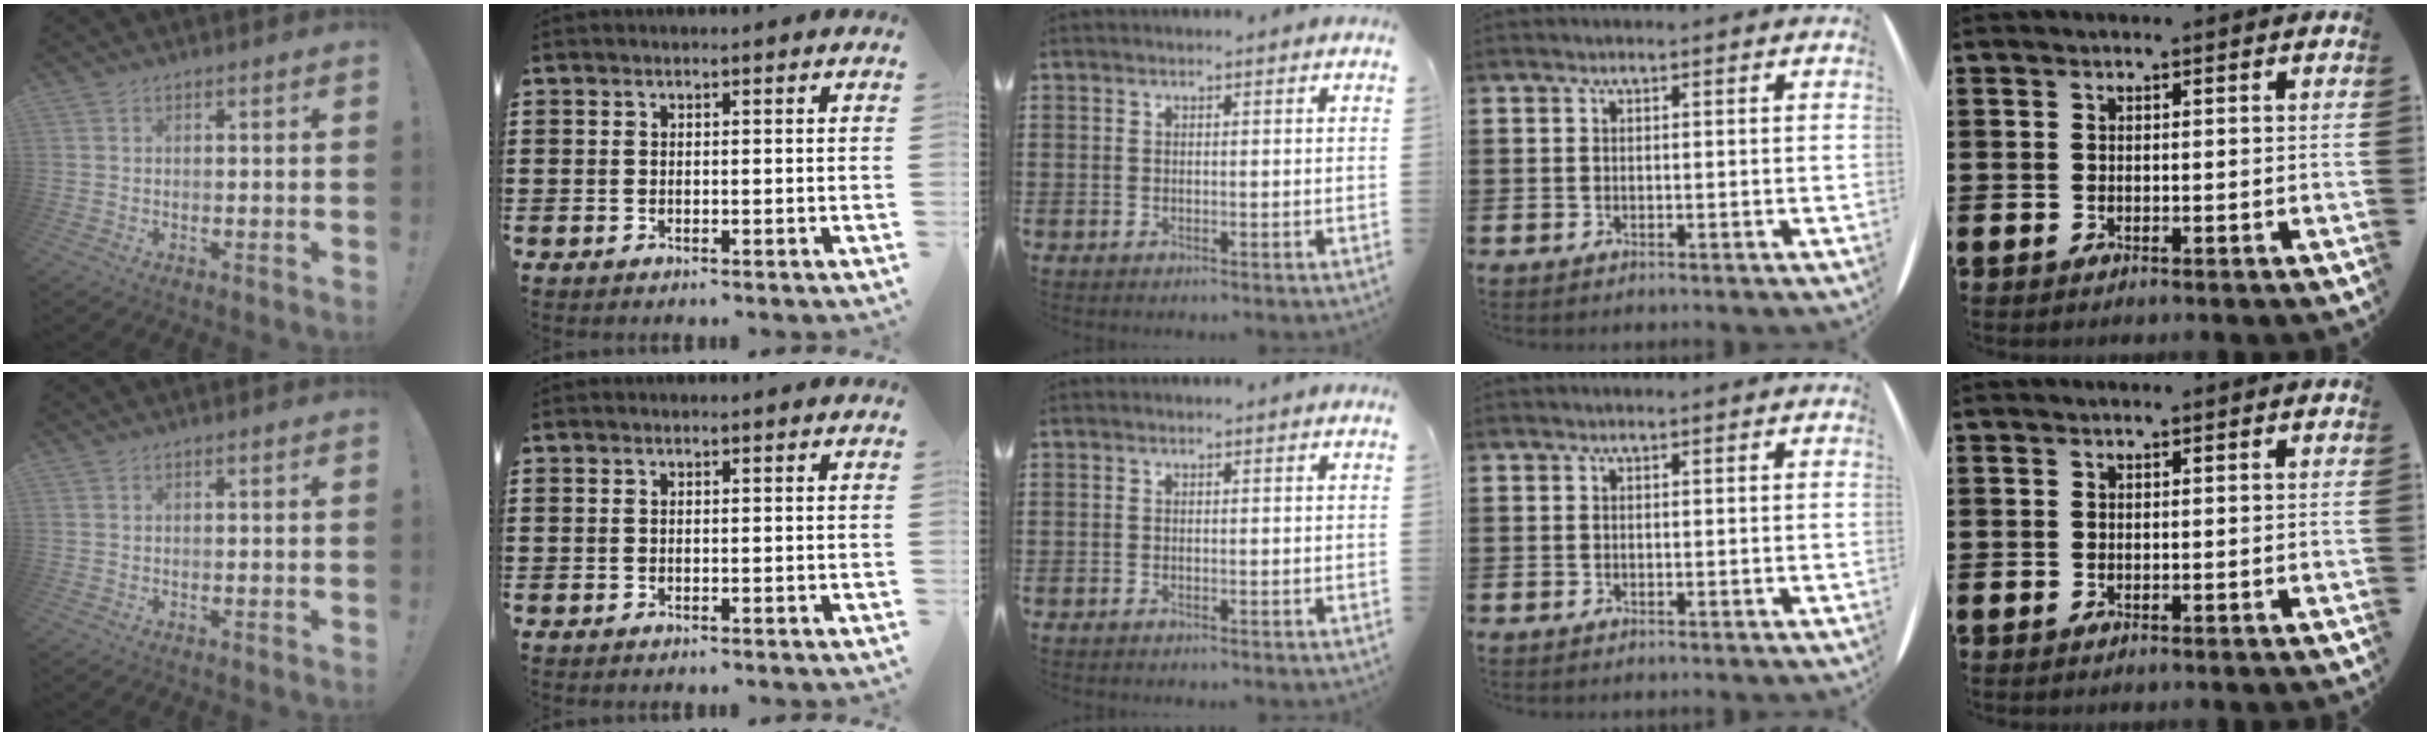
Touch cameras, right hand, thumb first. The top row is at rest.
{}